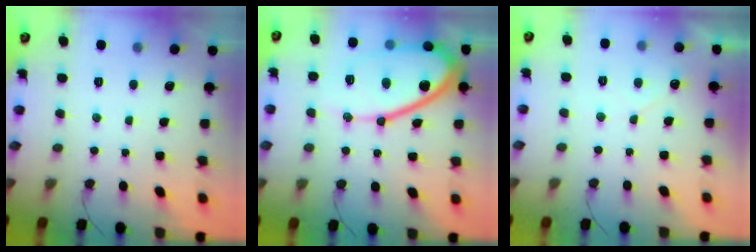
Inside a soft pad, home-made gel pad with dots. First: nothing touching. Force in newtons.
{"total": 17.1, "press": 17.1, "slide": 1.5}
{"total": 3.3, "press": 3.3, "slide": 0.1}